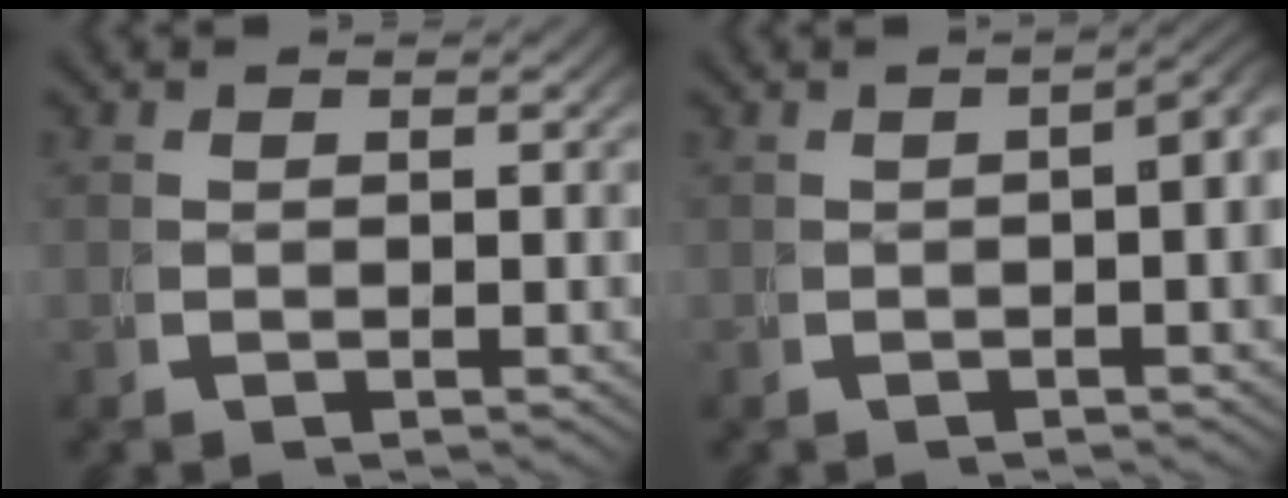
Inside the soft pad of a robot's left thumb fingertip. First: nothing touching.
{"total": 4.5, "force": [0.1, 1.7, 4.2], "torque": [-0.045, 0.013, -0.005]}